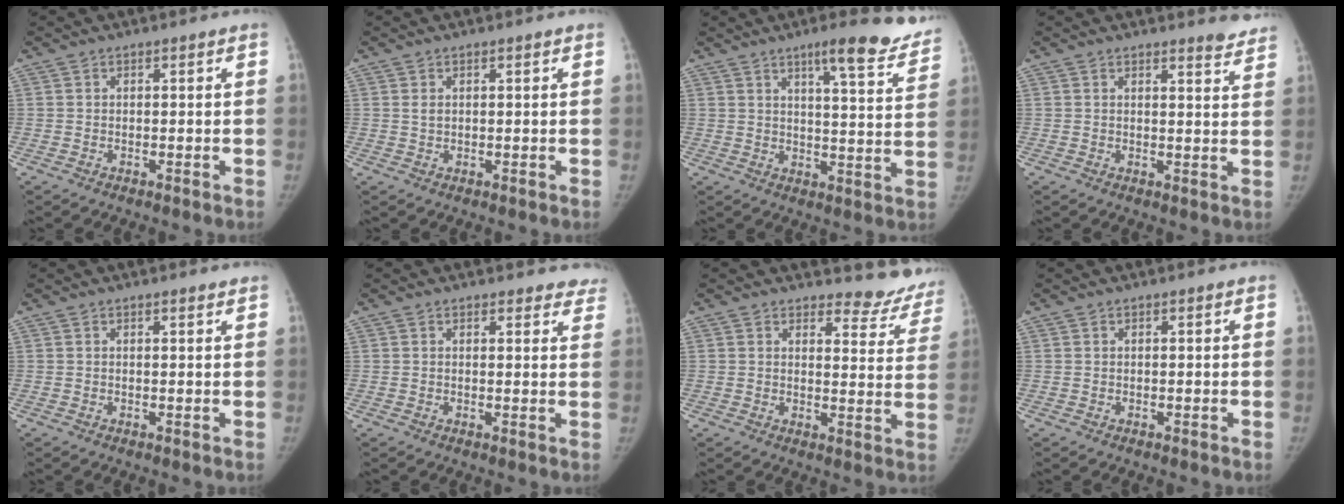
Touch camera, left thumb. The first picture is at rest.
{"total": 1.4, "force": [0.7, 0.8, 0.9], "torque": [-0.013, -0.004, 0.016]}
{"total": 14.0, "force": [10.5, 2.5, 8.9], "torque": [-0.088, -0.056, 0.131]}
{"total": 4.6, "force": [4.4, 0.7, 1.2], "torque": [-0.003, -0.034, 0.040]}
{"total": 1.0, "force": [0.8, 0.2, 0.5], "torque": [-0.006, -0.004, 0.013]}
{"total": 4.8, "force": [4.4, 1.7, 0.9], "torque": [0.025, -0.017, 0.034]}
{"total": 9.7, "force": [9.1, 3.2, 0.5], "torque": [0.037, -0.086, 0.085]}
{"total": 0.0}